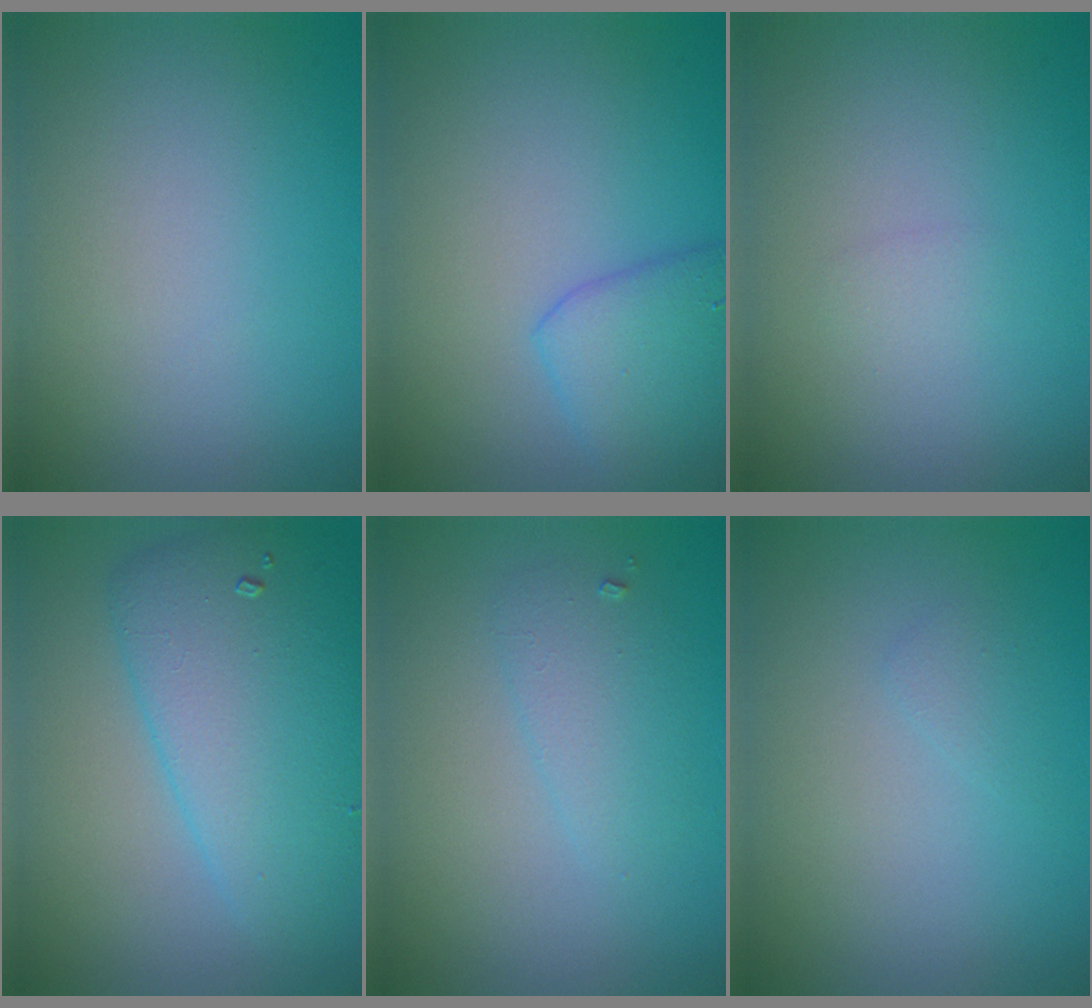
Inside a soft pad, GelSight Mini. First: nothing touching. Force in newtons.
{"total": 3.3, "press": 3.3, "slide": 0.2}
{"total": 0.7, "press": 0.7, "slide": 0.0}
{"total": 6.5, "press": 6.5, "slide": 0.2}
{"total": 2.0, "press": 2.0, "slide": 0.1}
{"total": 0.7, "press": 0.7, "slide": 0.1}